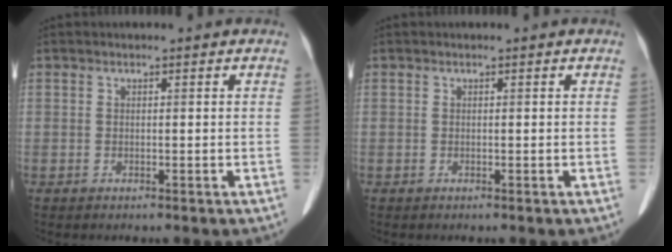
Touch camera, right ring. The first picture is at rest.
{"total": 0.0}